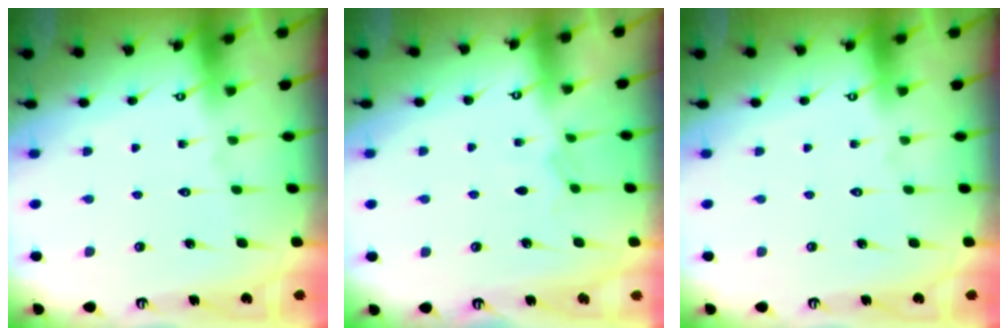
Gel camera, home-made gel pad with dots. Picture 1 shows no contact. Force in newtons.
{"total": 3.8, "press": 3.7, "slide": 0.5}
{"total": 0.0}